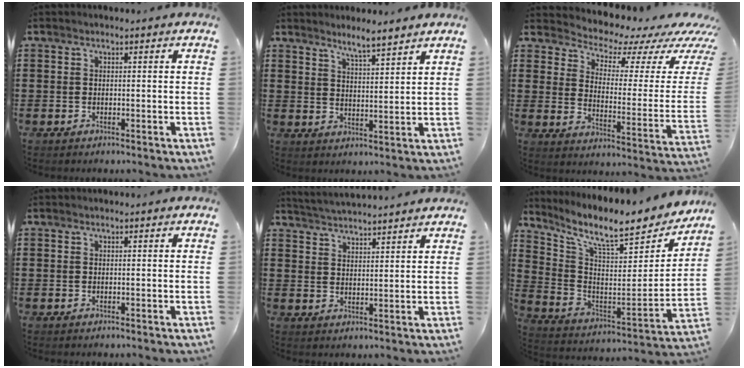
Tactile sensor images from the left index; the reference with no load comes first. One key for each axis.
{"total": 4.2, "fx": 4.0, "fy": -0.3, "fz": 1.3, "tx": -0.036, "ty": -0.015, "tz": 0.071}
{"total": 4.9, "fx": 4.5, "fy": 1.4, "fz": 1.4, "tx": -0.040, "ty": -0.047, "tz": 0.071}
{"total": 0.0}
{"total": 3.4, "fx": 3.3, "fy": -0.5, "fz": -0.2, "tx": -0.010, "ty": -0.017, "tz": 0.059}
{"total": 10.6, "fx": 8.8, "fy": 1.9, "fz": 5.6, "tx": -0.123, "ty": -0.074, "tz": 0.143}